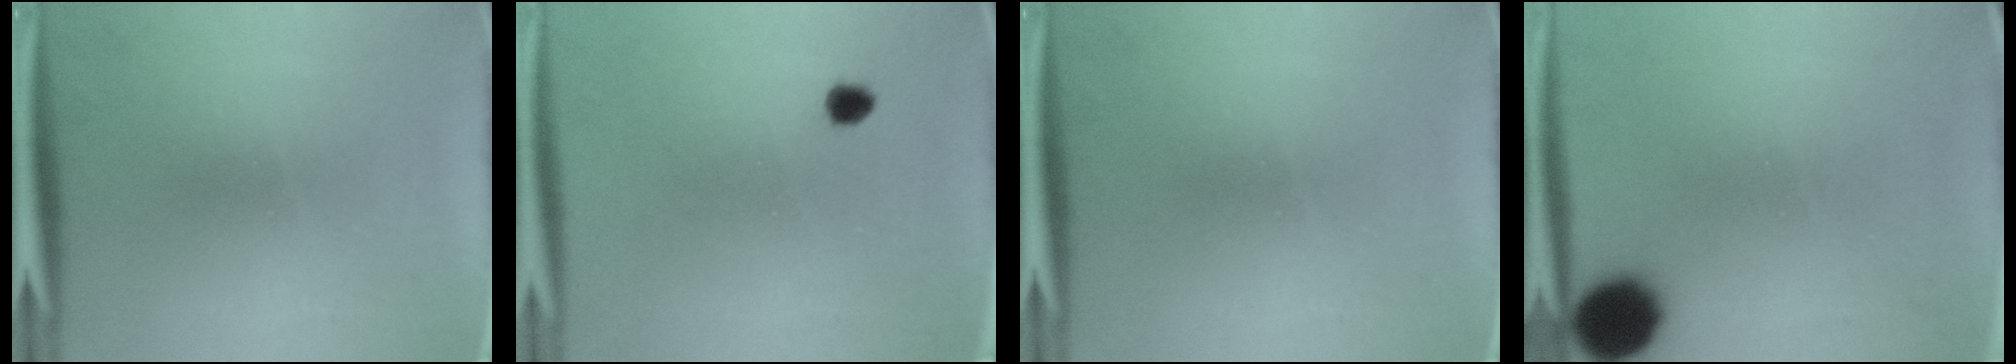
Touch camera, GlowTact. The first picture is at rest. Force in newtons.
{"total": 1.6}
{"total": 0.0}
{"total": 6.1}